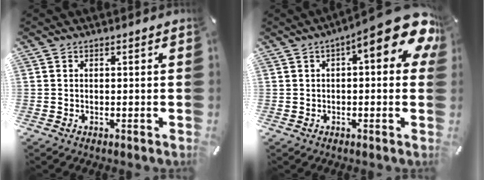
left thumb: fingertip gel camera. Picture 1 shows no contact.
{"total": 14.1, "force": [6.1, 4.1, 12.0], "torque": [-0.157, -0.047, 0.094]}